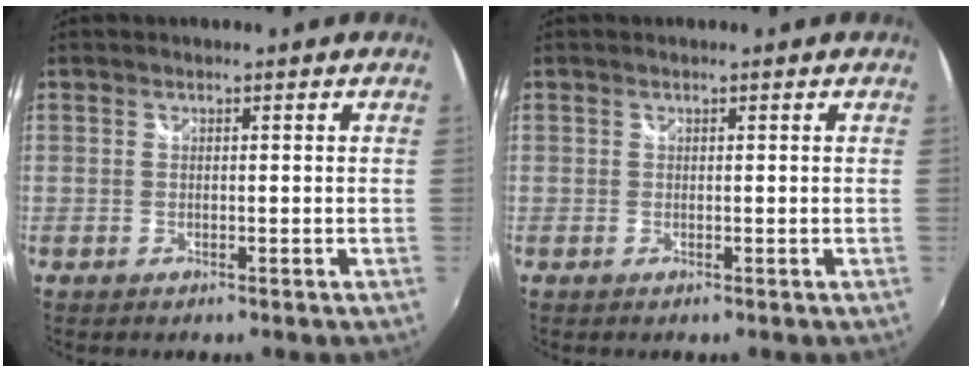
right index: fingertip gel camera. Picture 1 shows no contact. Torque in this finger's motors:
{"motor_torque": [0.11, 0.09, 0.04, 0.01]}